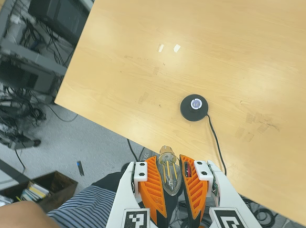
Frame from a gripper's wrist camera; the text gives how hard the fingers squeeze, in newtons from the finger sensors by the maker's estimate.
{"total": 20.7, "left": 24.1, "right": 17.2}